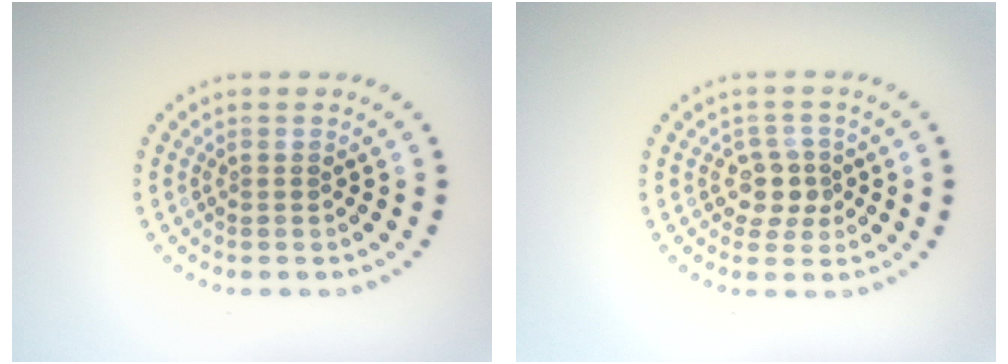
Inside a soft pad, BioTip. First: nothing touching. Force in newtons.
{"total": 2.5, "press": 2.1, "slide": 1.2}